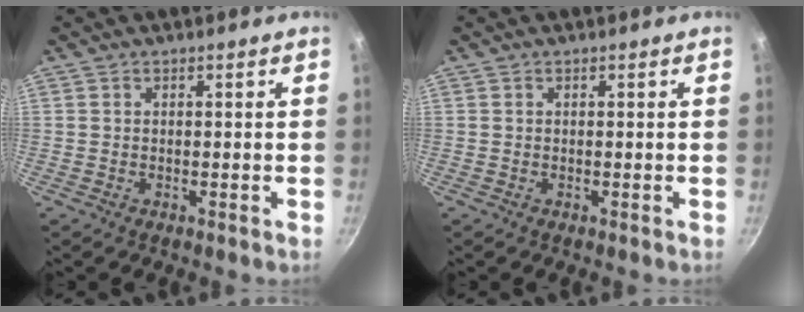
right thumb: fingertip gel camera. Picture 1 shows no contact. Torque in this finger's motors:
{"motor_torque": [0.06, 0.00, -0.07, 0.03, 0.01]}